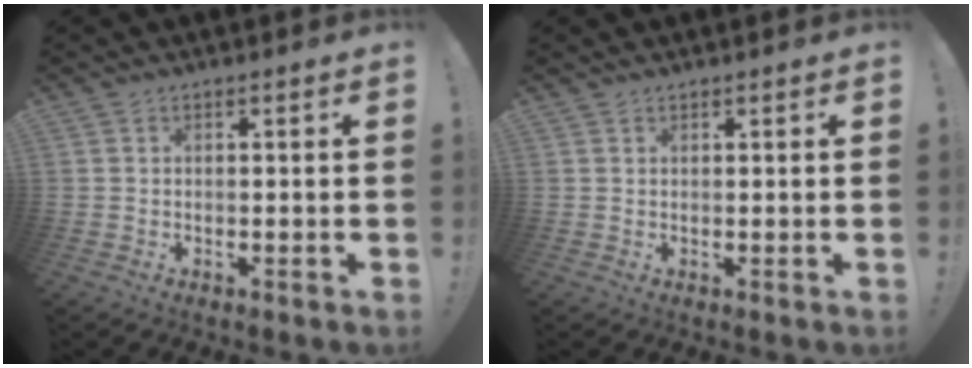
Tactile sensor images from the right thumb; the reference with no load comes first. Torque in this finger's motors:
{"motor_torque": [0.20, -0.36, -0.21, 0.34, -0.04]}